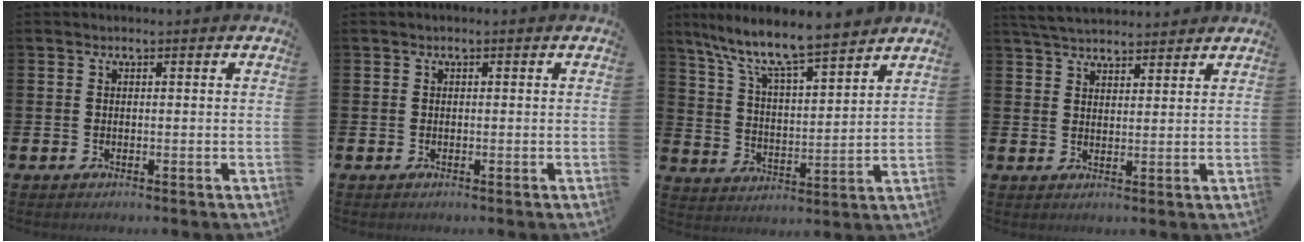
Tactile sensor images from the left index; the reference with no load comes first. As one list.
[{"total": 0.0}, {"total": 8.9, "force": [8.2, 0.6, 3.4], "torque": [-0.103, -0.056, 0.141]}, {"total": 4.4, "force": [4.3, 0.9, 0.6], "torque": [-0.018, -0.017, 0.078]}]